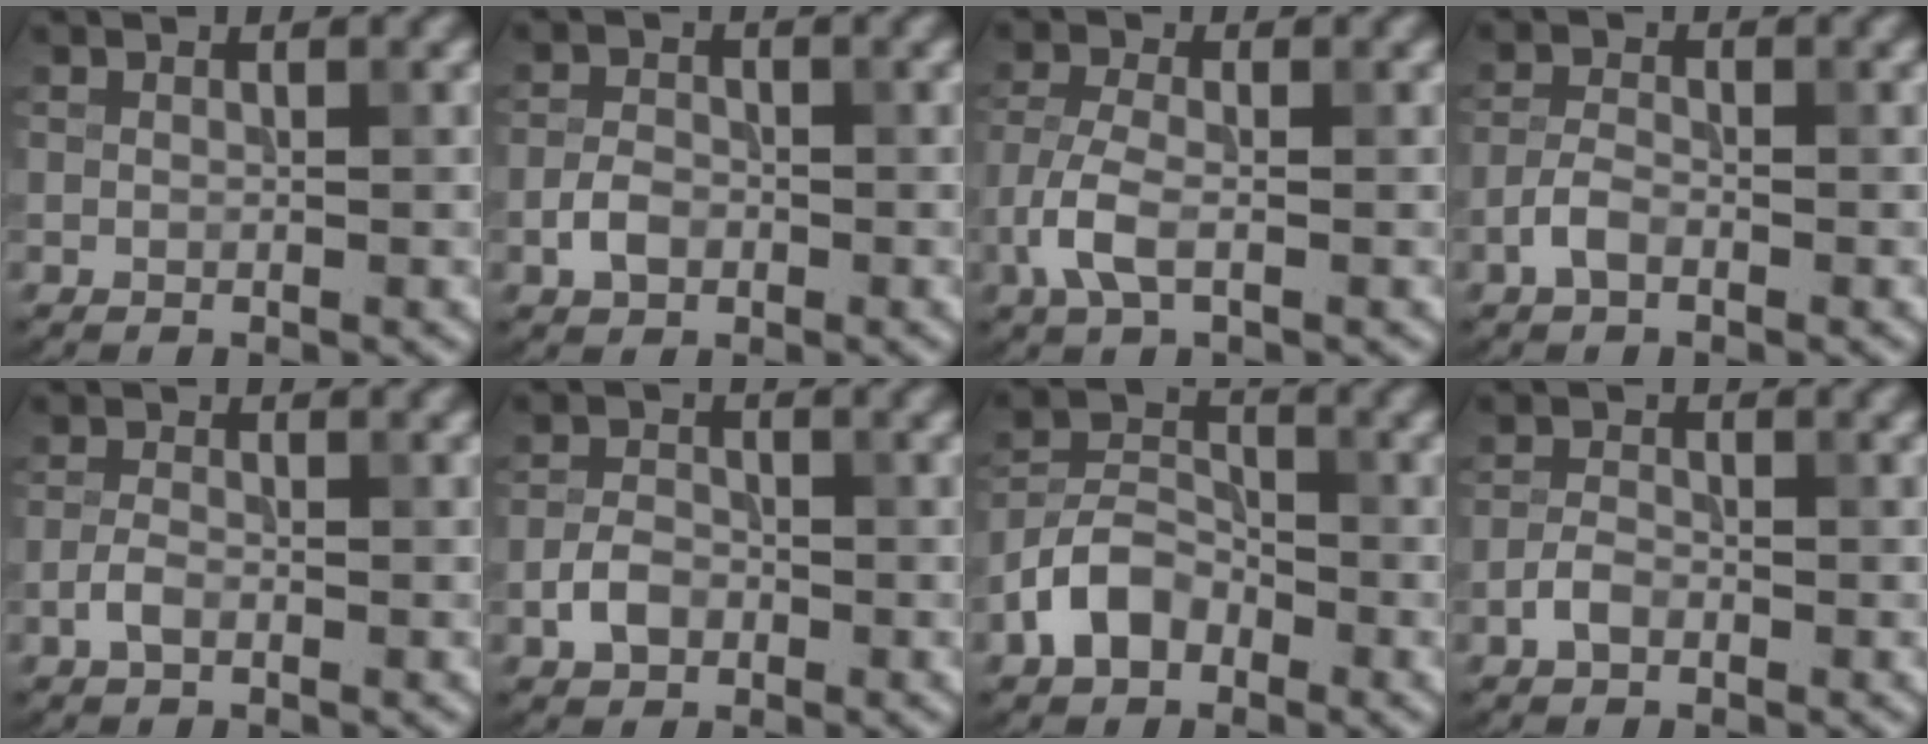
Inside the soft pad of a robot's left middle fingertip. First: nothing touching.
{"total": 2.3, "force": [-1.0, 1.6, 1.4], "torque": [-0.025, 0.004, -0.024]}
{"total": 3.5, "force": [-1.4, 1.6, 2.7], "torque": [-0.066, 0.000, -0.036]}
{"total": 1.9, "force": [-1.1, 0.9, 1.3], "torque": [-0.024, 0.005, -0.027]}
{"total": 1.6, "force": [-0.8, 0.7, 1.1], "torque": [-0.023, 0.003, -0.021]}
{"total": 2.6, "force": [-1.2, 1.8, 1.4], "torque": [-0.024, 0.005, -0.029]}
{"total": 4.7, "force": [-2.5, 3.1, 2.5], "torque": [-0.049, 0.007, -0.056]}
{"total": 1.8, "force": [-1.0, 1.0, 1.1], "torque": [-0.020, 0.004, -0.024]}